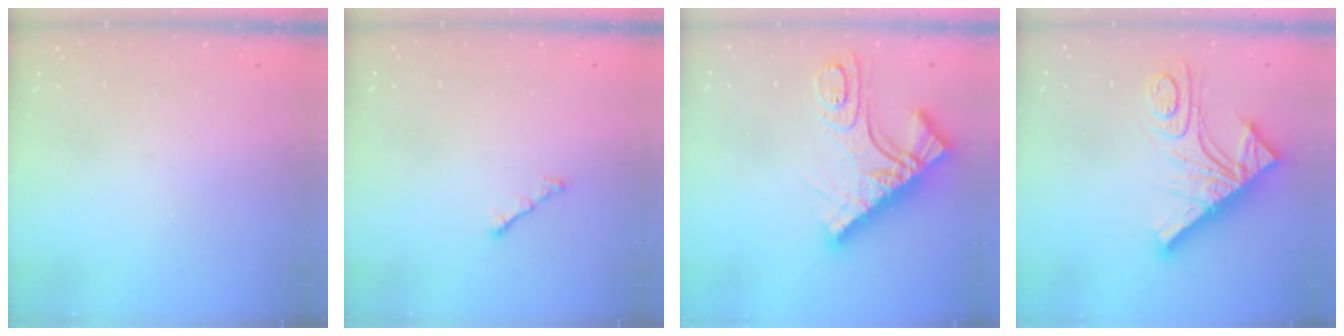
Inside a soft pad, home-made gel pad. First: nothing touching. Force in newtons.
{"total": 1.7, "press": 1.6, "slide": 0.6}
{"total": 15.9, "press": 15.8, "slide": 1.7}
{"total": 16.3, "press": 16.3, "slide": 1.5}